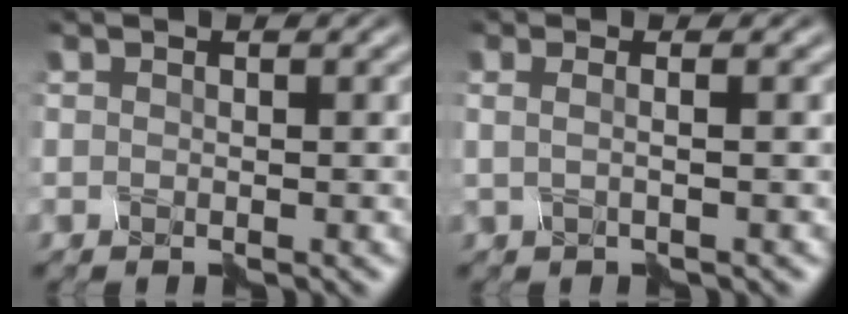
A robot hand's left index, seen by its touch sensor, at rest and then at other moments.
{"total": 2.6, "force": [0.2, 1.4, 2.2], "torque": [-0.020, 0.019, -0.024]}